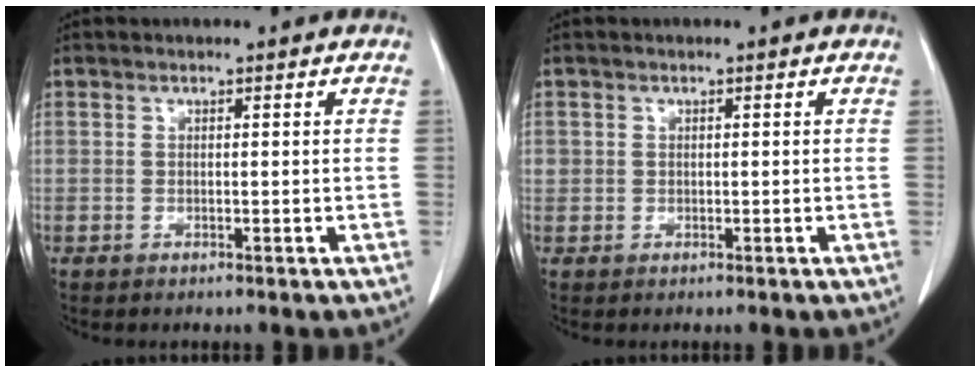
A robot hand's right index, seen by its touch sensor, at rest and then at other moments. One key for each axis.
{"total": 0.9, "fx": 0.1, "fy": 0.9, "fz": 0.2, "tx": 0.006, "ty": 0.007, "tz": 0.000}